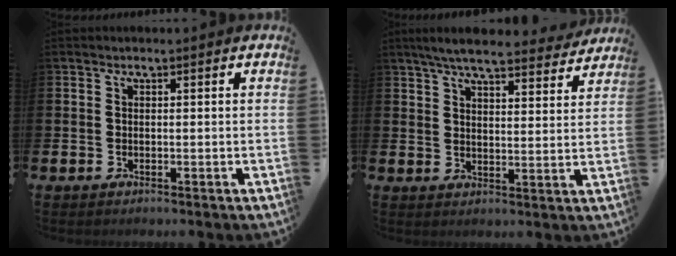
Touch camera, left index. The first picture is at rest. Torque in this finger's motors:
{"motor_torque": [1.10, -1.04, 0.57, 0.21]}